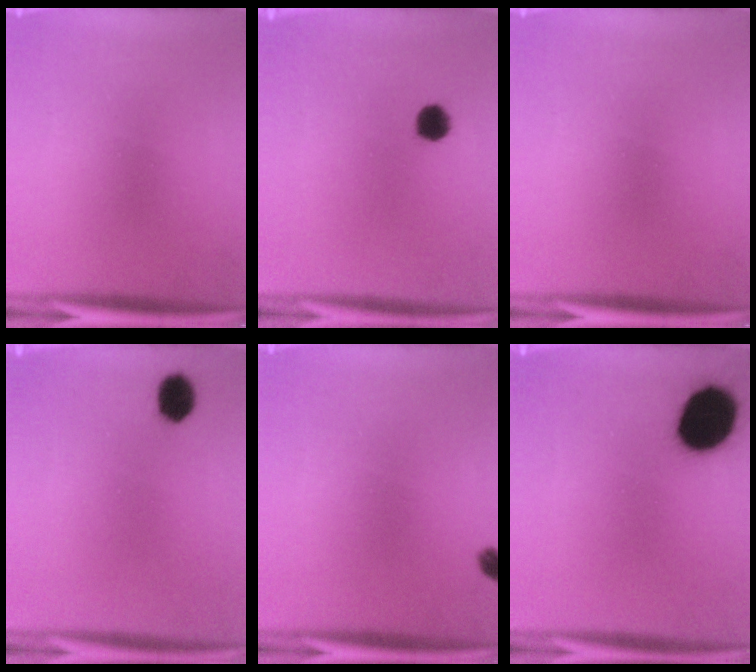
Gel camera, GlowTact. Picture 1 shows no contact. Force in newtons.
{"total": 3.8}
{"total": 0.0}
{"total": 4.9}
{"total": 1.5}
{"total": 16.6}